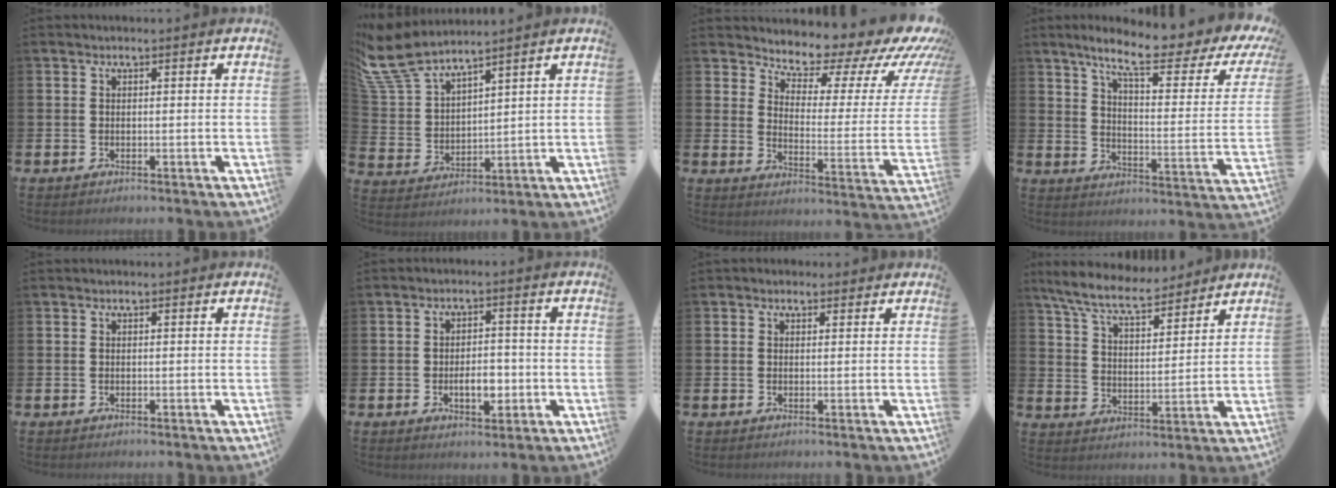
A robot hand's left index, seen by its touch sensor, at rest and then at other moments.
{"total": 8.5, "force": [7.8, 2.2, 2.7], "torque": [-0.096, -0.041, 0.142]}
{"total": 8.9, "force": [8.3, 2.6, 1.9], "torque": [-0.041, -0.081, 0.129]}
{"total": 9.7, "force": [7.4, 1.5, 6.1], "torque": [-0.125, -0.054, 0.114]}
{"total": 0.0}
{"total": 4.1, "force": [-1.0, 2.3, 3.2], "torque": [-0.039, -0.004, -0.023]}
{"total": 1.1, "force": [0.8, 0.7, 0.2], "torque": [0.006, 0.004, 0.012]}
{"total": 8.2, "force": [7.5, 1.6, 2.9], "torque": [-0.088, -0.031, 0.136]}